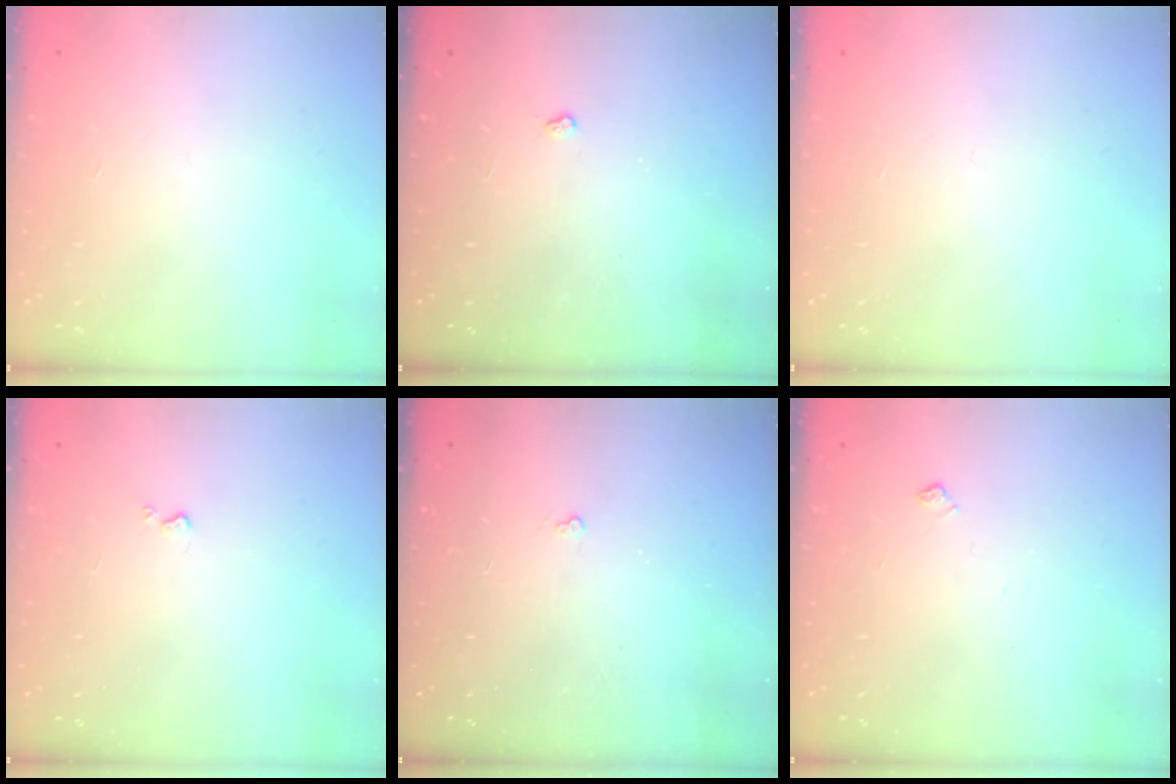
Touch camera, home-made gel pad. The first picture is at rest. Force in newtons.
{"total": 2.4, "press": 2.3, "slide": 0.4}
{"total": 0.0}
{"total": 0.7, "press": 0.7, "slide": 0.2}
{"total": 1.8, "press": 1.8, "slide": 0.3}
{"total": 3.9, "press": 3.8, "slide": 0.6}